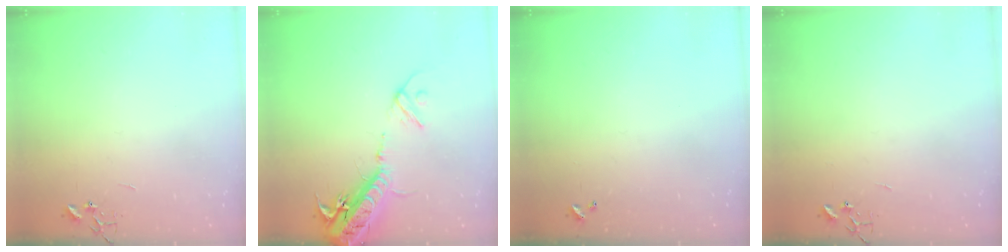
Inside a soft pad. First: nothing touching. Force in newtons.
{"total": 18.2, "press": 17.7, "slide": 4.1}
{"total": 0.0}
{"total": 0.0}